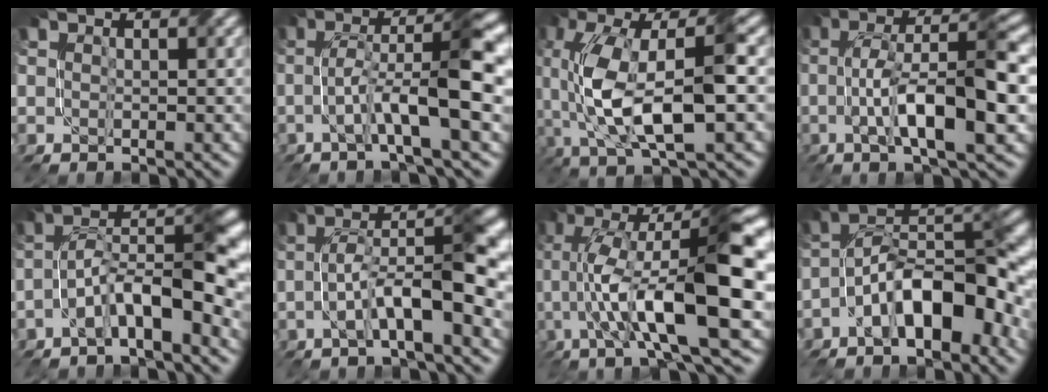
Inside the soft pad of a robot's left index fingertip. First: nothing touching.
{"total": 7.9, "force": [-1.1, 1.2, 7.7], "torque": [-0.137, 0.023, -0.024]}
{"total": 10.7, "force": [-0.8, 3.7, 10.0], "torque": [-0.203, 0.010, -0.013]}
{"total": 10.0, "force": [-1.4, 2.3, 9.6], "torque": [-0.158, 0.019, -0.027]}
{"total": 7.8, "force": [-2.9, 2.3, 6.9], "torque": [-0.117, 0.024, -0.054]}
{"total": 7.9, "force": [-1.6, 1.8, 7.6], "torque": [-0.127, 0.021, -0.030]}
{"total": 14.5, "force": [-1.1, 3.3, 14.1], "torque": [-0.239, 0.023, -0.014]}
{"total": 9.1, "force": [-3.9, 3.6, 7.5], "torque": [-0.116, 0.022, -0.076]}